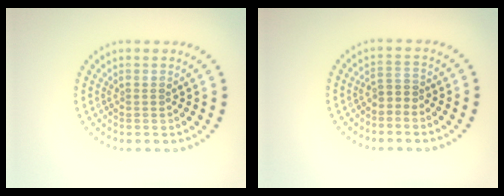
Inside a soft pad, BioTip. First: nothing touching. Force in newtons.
{"total": 1.3, "press": 1.0, "slide": 0.9}